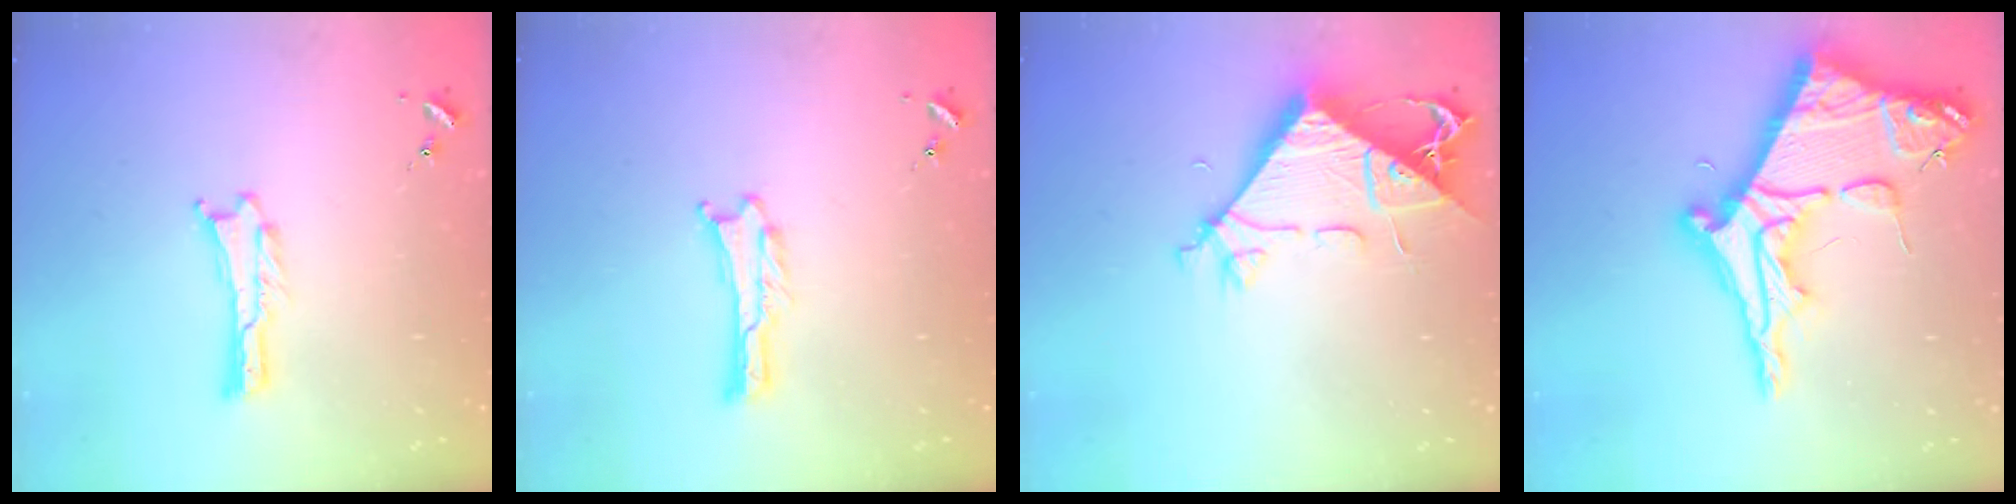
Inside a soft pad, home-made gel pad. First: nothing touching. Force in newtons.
{"total": 0.0}
{"total": 9.3, "press": 9.2, "slide": 0.9}
{"total": 12.1, "press": 12.1, "slide": 1.3}